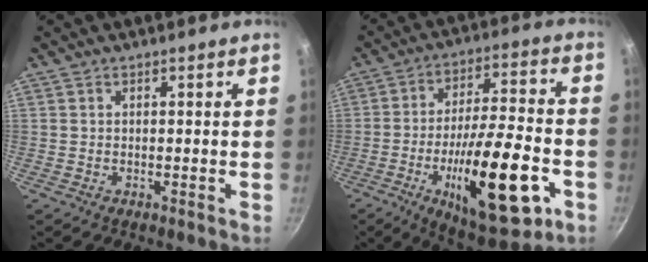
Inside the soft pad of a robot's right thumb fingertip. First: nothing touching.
{"total": 23.3, "force": [-8.1, 7.8, 20.4], "torque": [-0.299, 0.030, -0.116]}